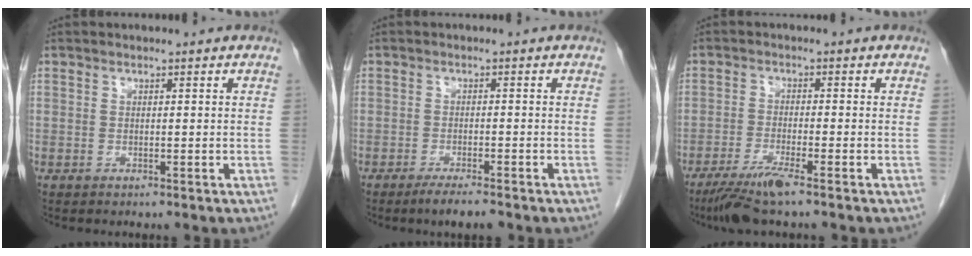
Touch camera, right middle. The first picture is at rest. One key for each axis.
{"total": 3.5, "fx": -2.8, "fy": 0.2, "fz": 2.2, "tx": -0.038, "ty": -0.006, "tz": -0.047}
{"total": 5.9, "fx": -4.3, "fy": -0.3, "fz": 4.0, "tx": -0.078, "ty": -0.018, "tz": -0.084}